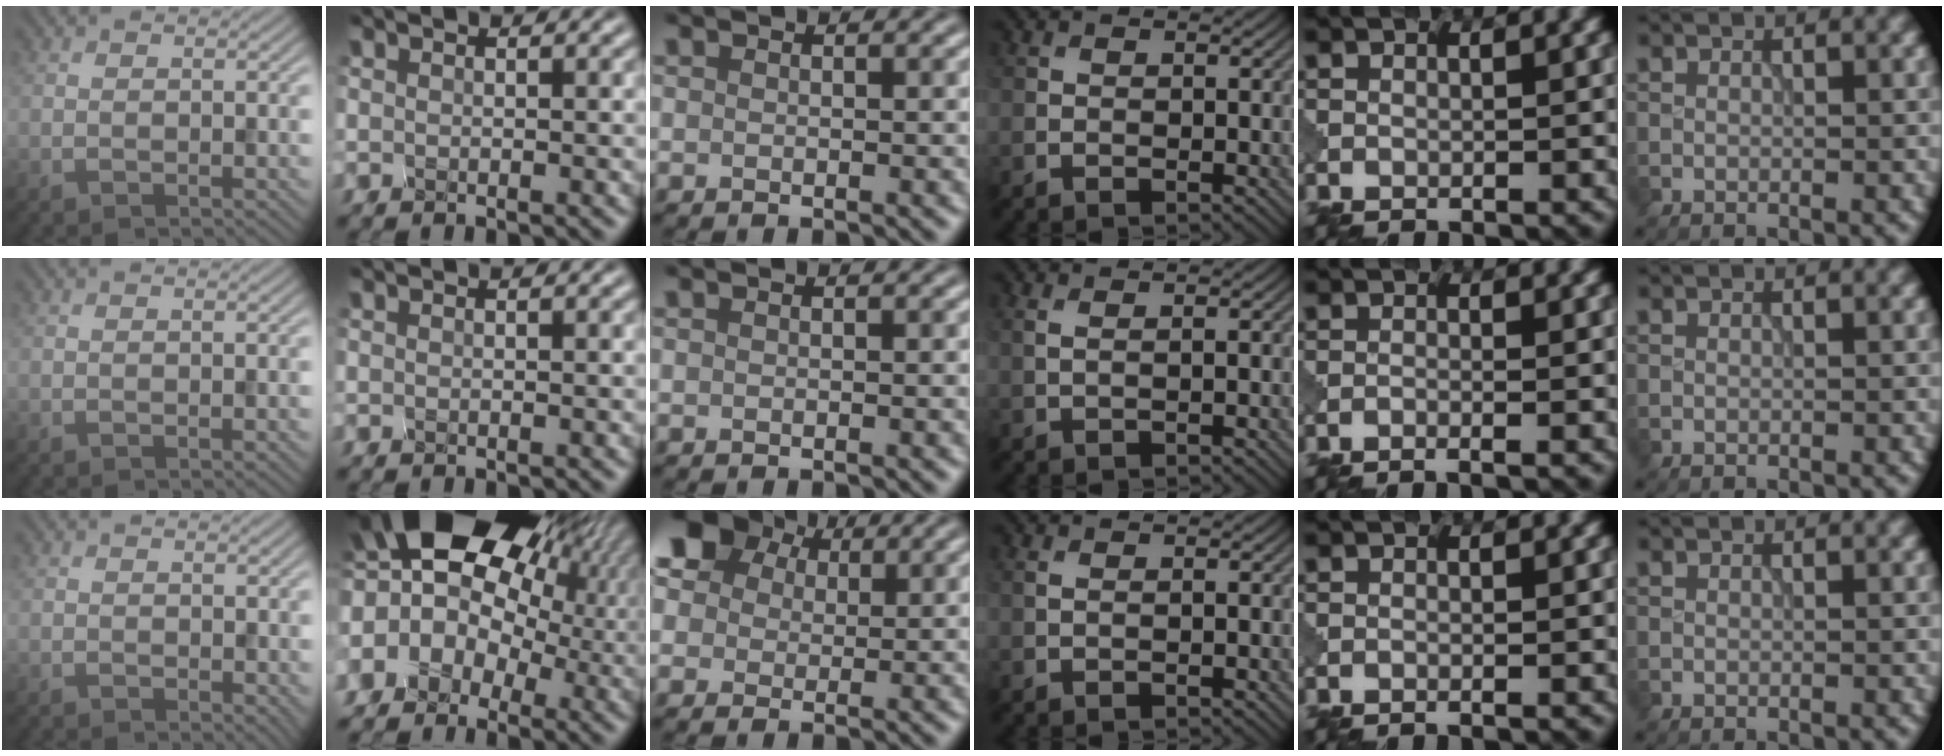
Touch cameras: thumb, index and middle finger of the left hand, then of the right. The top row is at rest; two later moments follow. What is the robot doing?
{"motion": "squeeze", "object": "hand grip exerciser"}